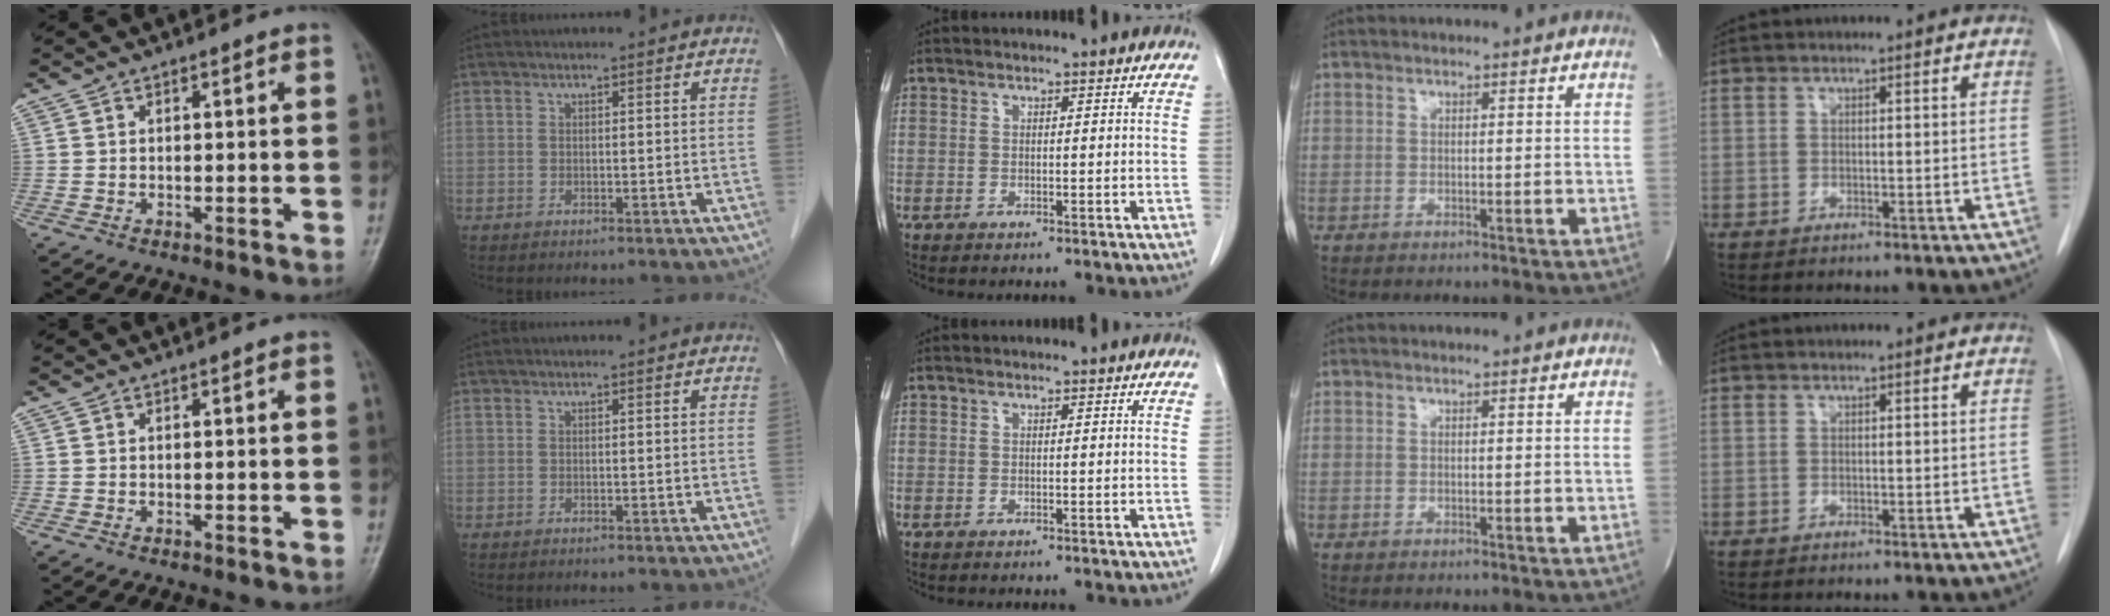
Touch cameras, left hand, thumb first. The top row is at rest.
{}